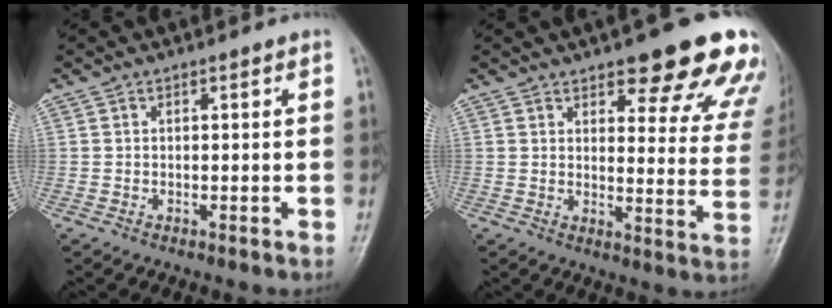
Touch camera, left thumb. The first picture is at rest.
{"total": 18.4, "force": [13.1, 5.9, 11.5], "torque": [-0.090, -0.060, 0.148]}